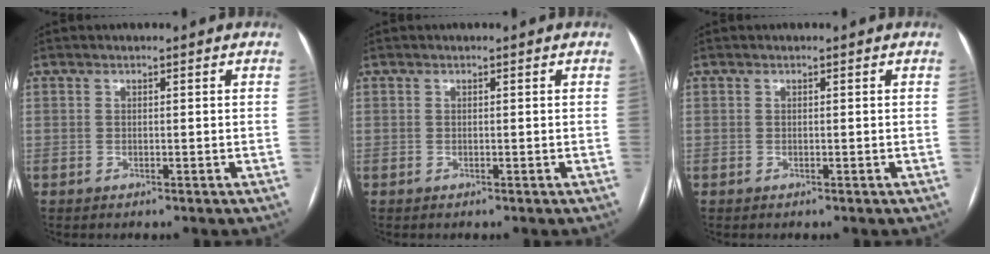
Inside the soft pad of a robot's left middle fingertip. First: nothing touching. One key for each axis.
{"total": 0.0}
{"total": 0.0}